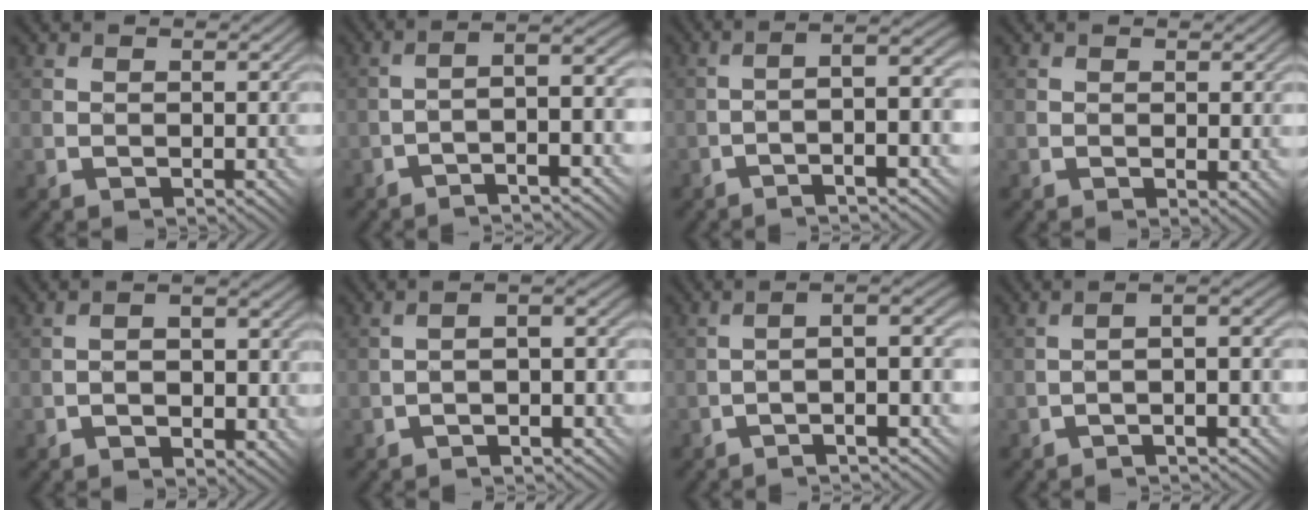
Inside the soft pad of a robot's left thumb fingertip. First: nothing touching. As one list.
[{"total": 6.8, "force": [-2.6, 0.9, 6.2], "torque": [-0.087, 0.027, -0.050]}, {"total": 8.2, "force": [-2.2, 1.0, 7.9], "torque": [-0.111, 0.030, -0.040]}, {"total": 1.5, "force": [0.0, 0.5, 1.4], "torque": [-0.018, -0.004, 0.007]}, {"total": 4.5, "force": [-1.4, 2.4, 3.6], "torque": [-0.051, 0.000, -0.017]}, {"total": 4.4, "force": [-1.7, 1.7, 3.7], "torque": [-0.057, 0.009, -0.031]}, {"total": 6.6, "force": [-2.2, 0.9, 6.2], "torque": [-0.086, 0.024, -0.041]}, {"total": 4.4, "force": [-1.6, 0.8, 4.1], "torque": [-0.062, 0.013, -0.032]}]